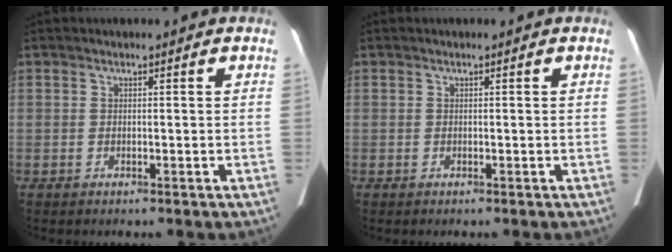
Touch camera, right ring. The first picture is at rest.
{"total": 0.0}